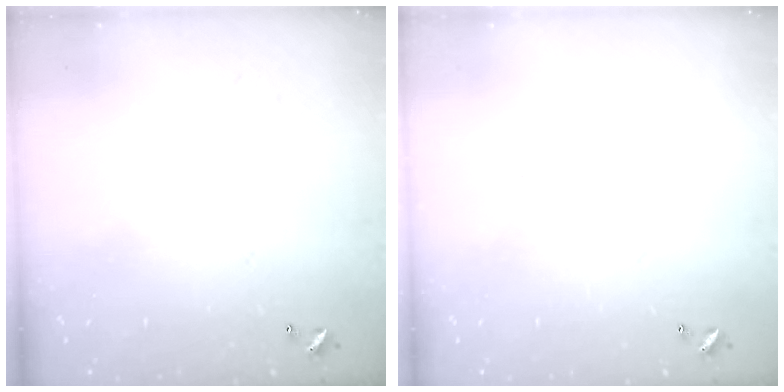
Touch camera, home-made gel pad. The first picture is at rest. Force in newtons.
{"total": 0.0}